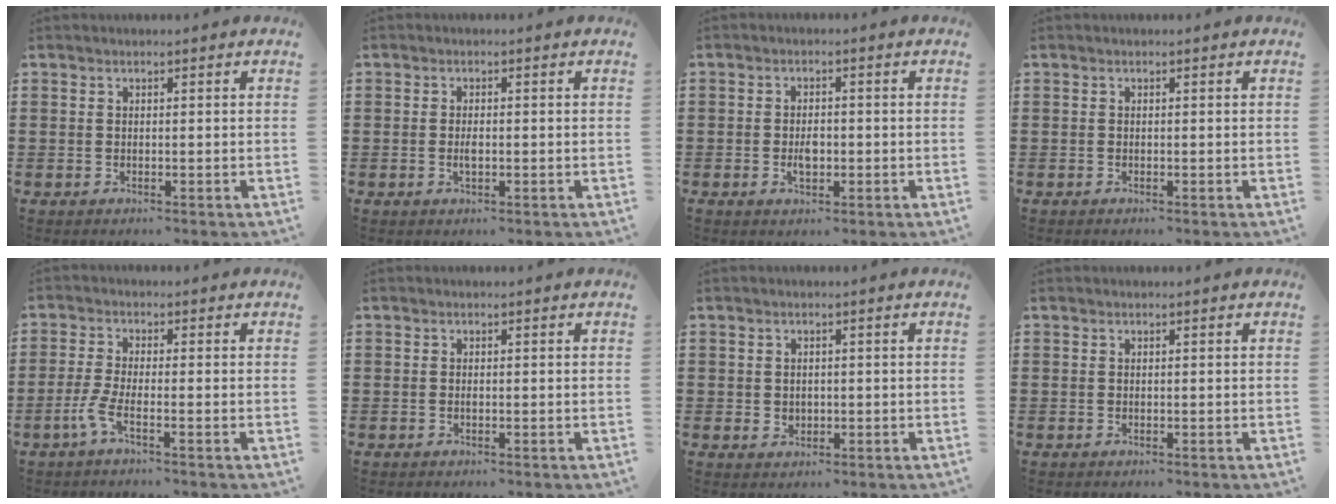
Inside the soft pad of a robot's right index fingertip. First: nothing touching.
{"total": 1.7, "force": [-0.2, 0.7, 1.6], "torque": [-0.030, 0.000, -0.005]}
{"total": 2.7, "force": [-0.5, 1.4, 2.2], "torque": [-0.033, -0.002, -0.010]}
{"total": 0.0}
{"total": 3.4, "force": [-1.8, 0.3, 2.9], "torque": [-0.079, -0.011, -0.042]}
{"total": 0.0}
{"total": 1.4, "force": [0.4, 1.2, 0.4], "torque": [-0.012, 0.007, 0.006]}
{"total": 0.0}